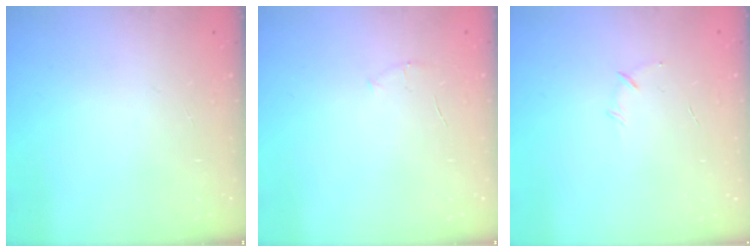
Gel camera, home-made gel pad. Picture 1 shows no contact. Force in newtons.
{"total": 4.0, "press": 3.8, "slide": 1.2}
{"total": 5.0, "press": 4.8, "slide": 1.3}